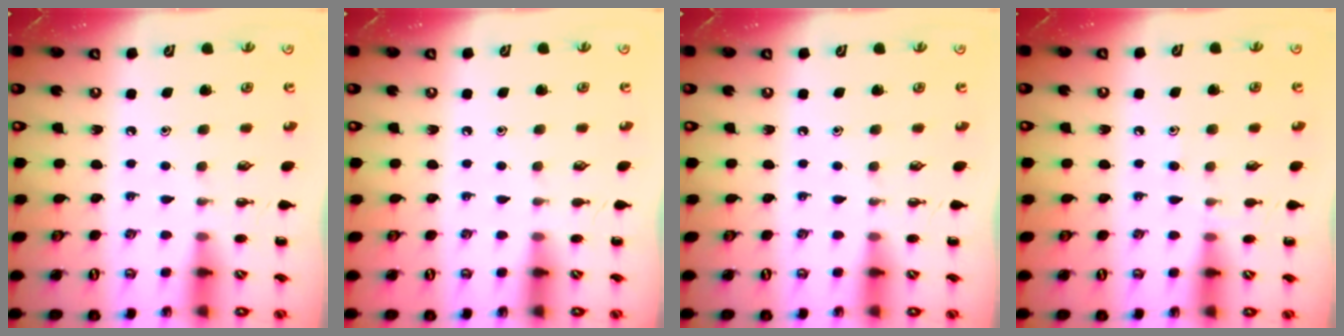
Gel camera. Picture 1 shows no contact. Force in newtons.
{"total": 0.0}
{"total": 0.0}
{"total": 5.7, "press": 5.3, "slide": 2.1}